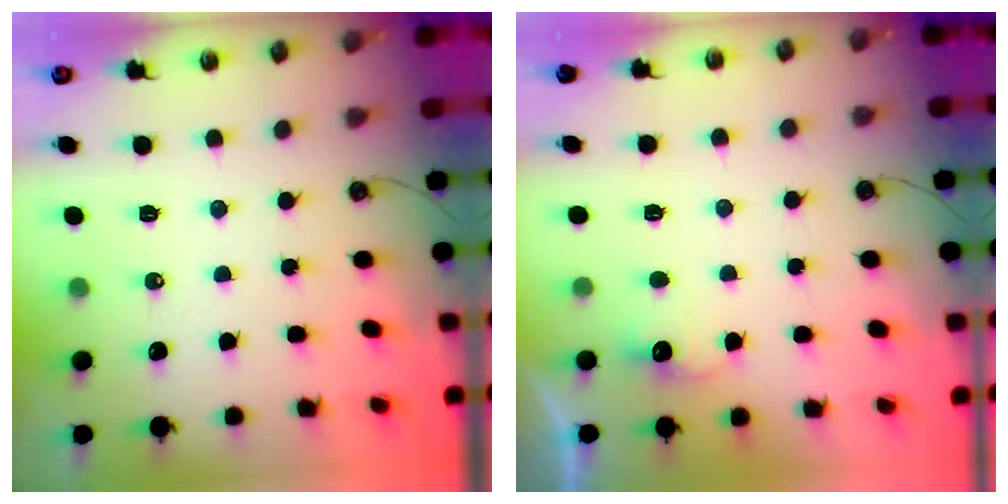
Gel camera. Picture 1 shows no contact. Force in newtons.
{"total": 5.7, "press": 5.6, "slide": 0.9}